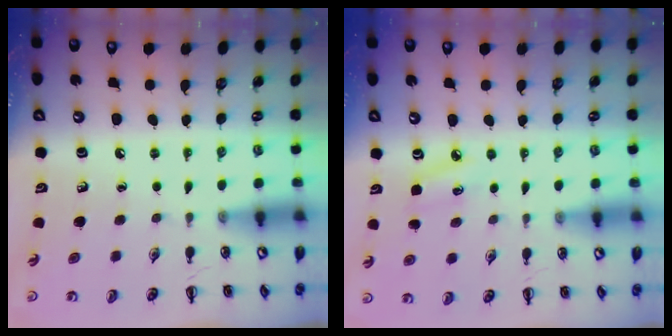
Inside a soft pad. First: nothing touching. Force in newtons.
{"total": 5.3, "press": 5.0, "slide": 1.7}